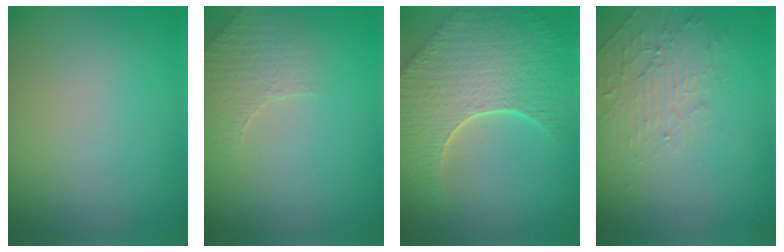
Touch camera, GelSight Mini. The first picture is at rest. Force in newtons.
{"total": 2.8, "press": 2.7, "slide": 0.8}
{"total": 8.4, "press": 6.1, "slide": 5.9}
{"total": 2.1, "press": 1.2, "slide": 1.7}